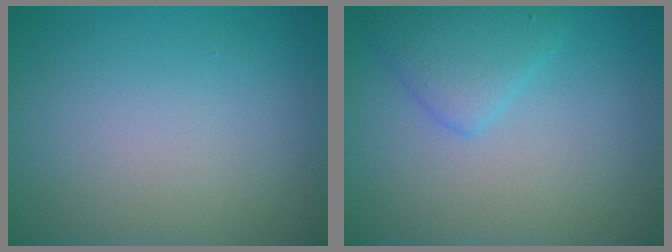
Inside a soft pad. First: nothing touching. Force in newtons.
{"total": 2.8, "press": 2.8, "slide": 0.2}